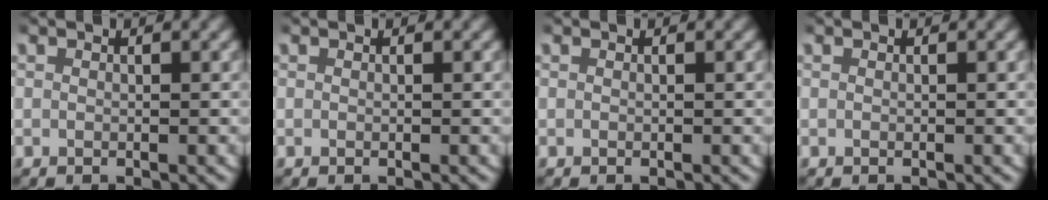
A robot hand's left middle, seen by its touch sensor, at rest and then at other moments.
{"total": 0.0}
{"total": 0.0}
{"total": 0.0}